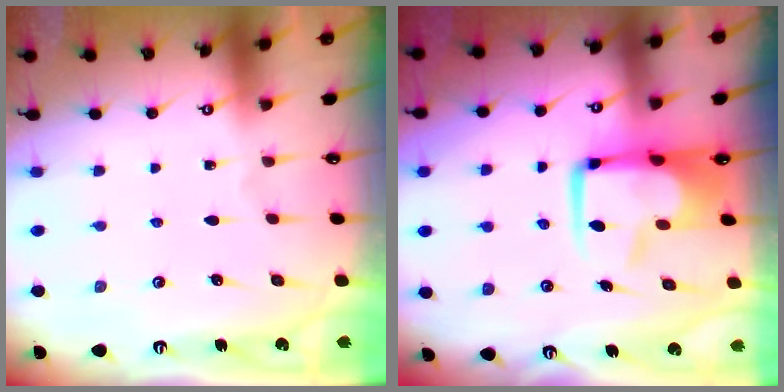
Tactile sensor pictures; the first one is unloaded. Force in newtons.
{"total": 10.6, "press": 10.4, "slide": 2.0}